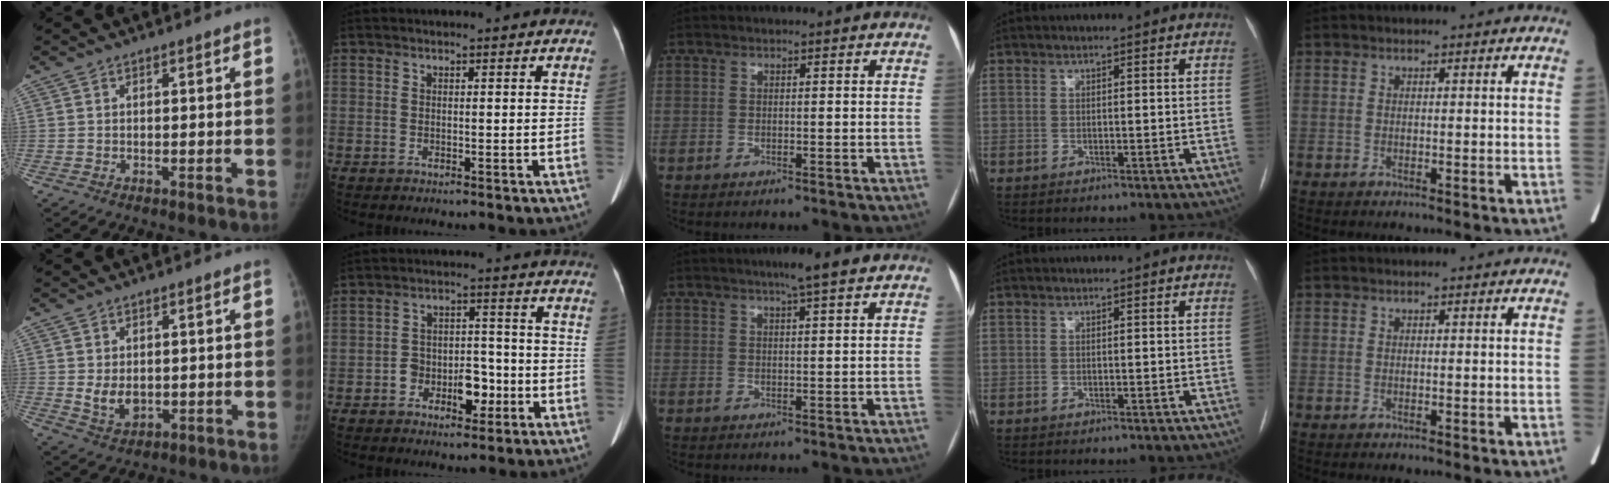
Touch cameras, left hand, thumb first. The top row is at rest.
{"thumb": {"total": 4.7, "force": [0.2, 3.3, 3.3], "torque": [-0.046, -0.012, 0.016]}, "index": {"total": 6.7, "force": [-2.9, 3.9, 4.7], "torque": [-0.074, 0.022, -0.043]}, "middle": {"total": 4.4, "force": [3.2, -0.1, 3.1], "torque": [-0.053, 0.008, 0.051]}}